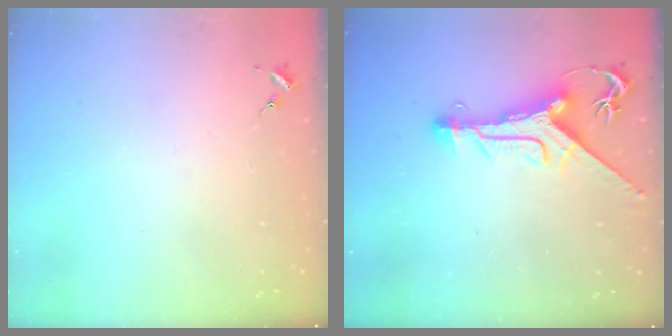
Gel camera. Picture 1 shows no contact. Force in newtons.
{"total": 10.3, "press": 10.3, "slide": 1.1}